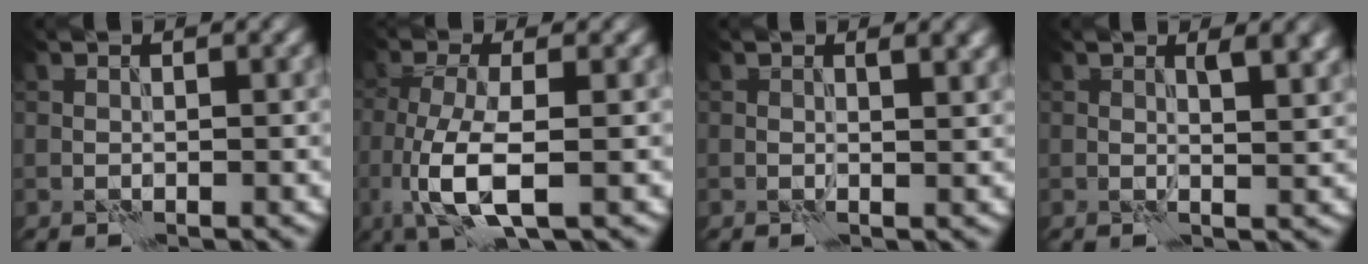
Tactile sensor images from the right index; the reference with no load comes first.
{"total": 6.2, "force": [-1.3, 2.1, 5.7], "torque": [-0.124, -0.006, -0.024]}
{"total": 1.9, "force": [0.6, 0.5, 1.7], "torque": [-0.022, -0.001, 0.010]}
{"total": 3.0, "force": [1.1, 0.8, 2.6], "torque": [-0.035, -0.001, 0.017]}